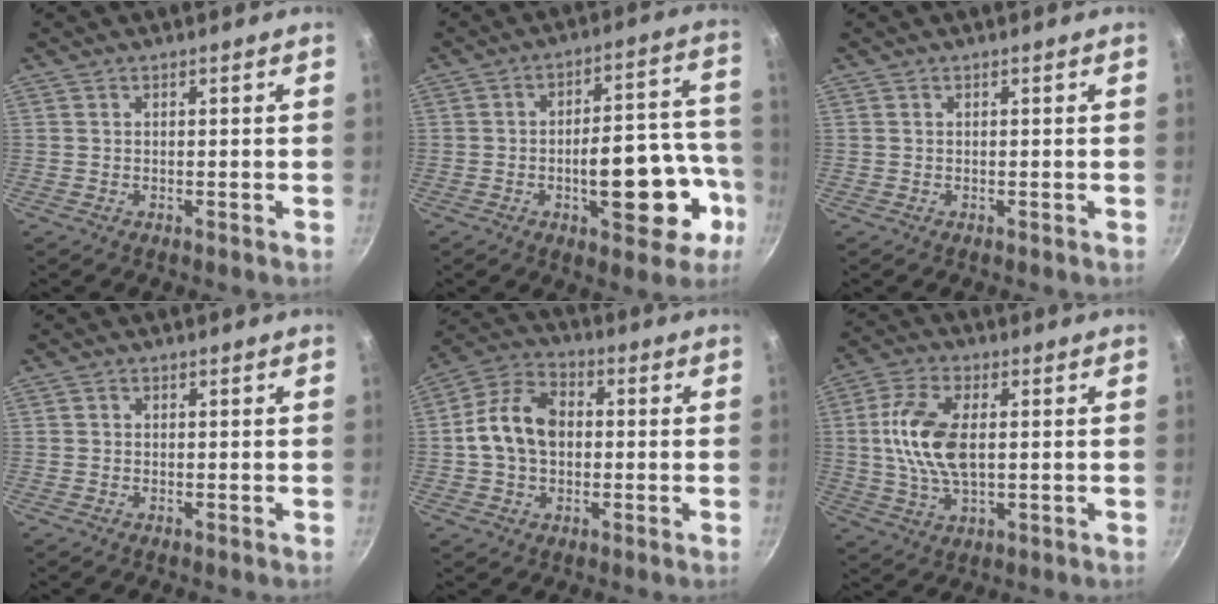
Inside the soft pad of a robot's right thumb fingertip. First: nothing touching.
{"total": 16.6, "force": [-5.8, 7.5, 13.6], "torque": [-0.143, 0.054, -0.075]}
{"total": 0.0}
{"total": 0.5, "force": [-0.1, 0.5, 0.1], "torque": [0.001, 0.002, -0.001]}
{"total": 11.9, "force": [0.3, 8.7, 8.2], "torque": [-0.127, 0.027, -0.012]}
{"total": 11.8, "force": [1.0, 6.2, 10.0], "torque": [-0.195, 0.009, 0.015]}